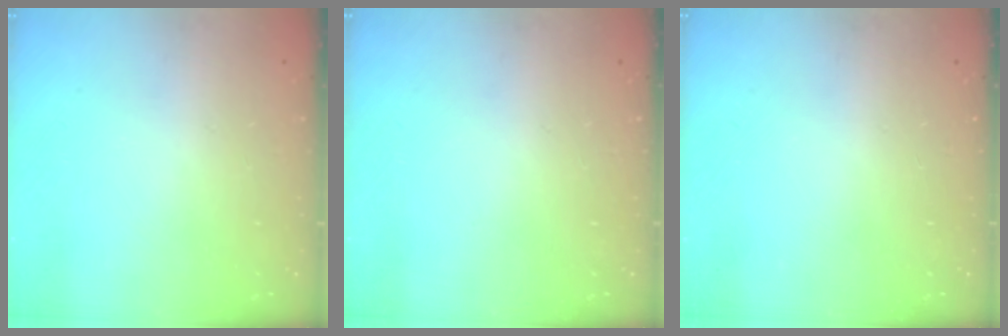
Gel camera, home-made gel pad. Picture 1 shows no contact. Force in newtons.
{"total": 0.0}
{"total": 0.0}